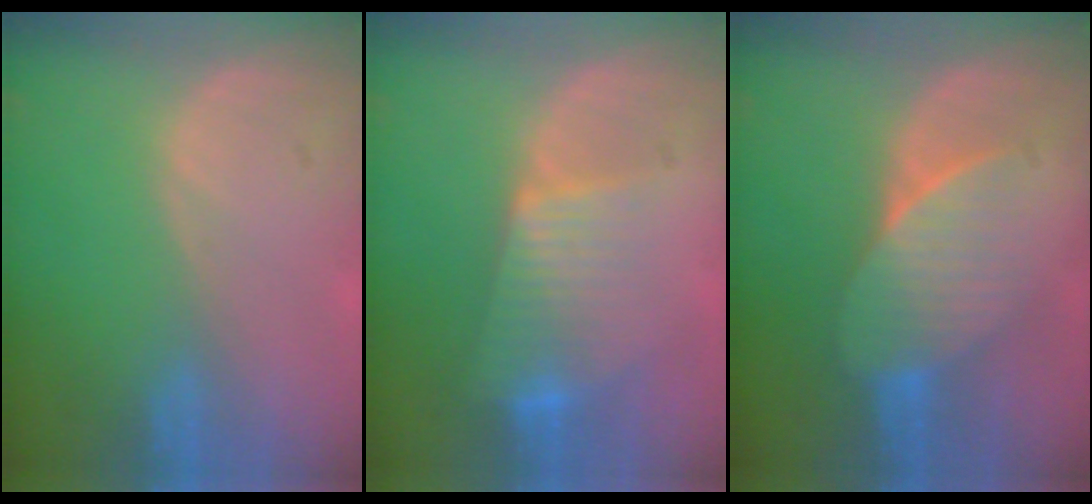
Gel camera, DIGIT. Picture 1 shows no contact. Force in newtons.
{"total": 7.8, "press": 6.7, "slide": 4.1}
{"total": 7.4, "press": 6.9, "slide": 2.8}